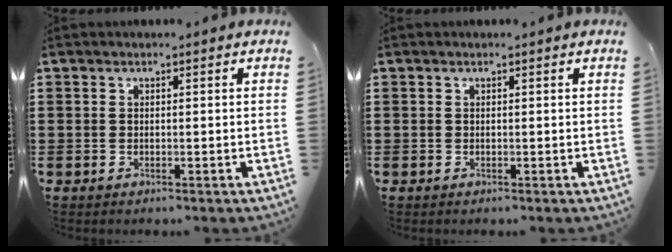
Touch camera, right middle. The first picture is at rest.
{"total": 0.0}